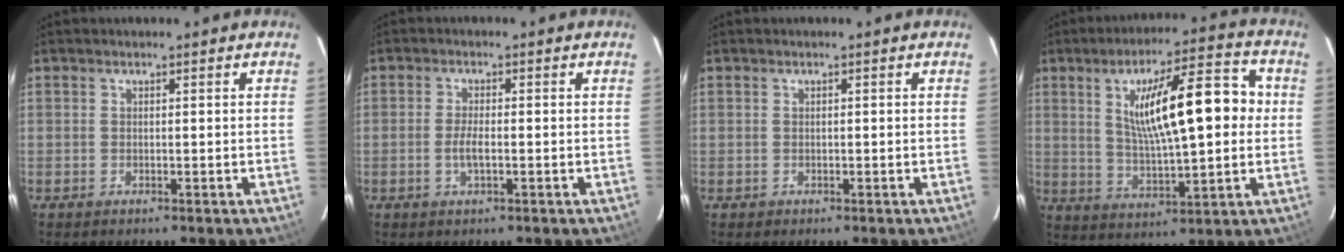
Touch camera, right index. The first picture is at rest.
{"total": 2.7, "force": [-0.7, 0.6, 2.6], "torque": [-0.052, -0.003, -0.013]}
{"total": 0.8, "force": [-0.2, 0.7, 0.0], "torque": [0.001, 0.003, -0.001]}
{"total": 16.7, "force": [2.8, 4.3, 15.9], "torque": [-0.263, 0.020, 0.056]}